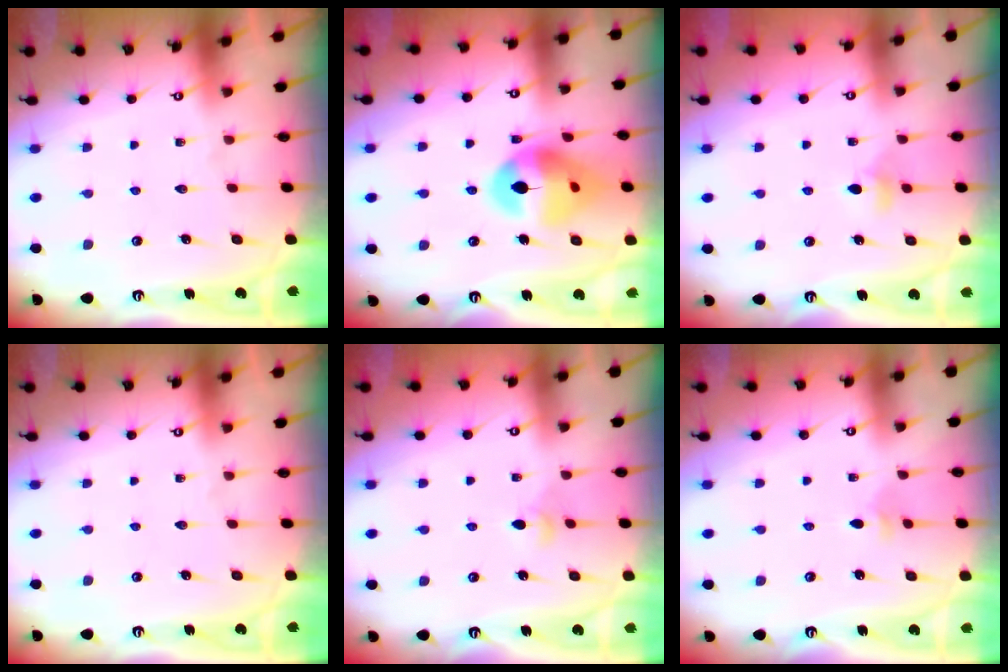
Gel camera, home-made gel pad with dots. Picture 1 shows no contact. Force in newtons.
{"total": 15.4, "press": 15.2, "slide": 2.2}
{"total": 5.1, "press": 5.0, "slide": 0.9}
{"total": 0.0}
{"total": 3.1, "press": 3.0, "slide": 0.8}
{"total": 3.2, "press": 3.2, "slide": 0.6}